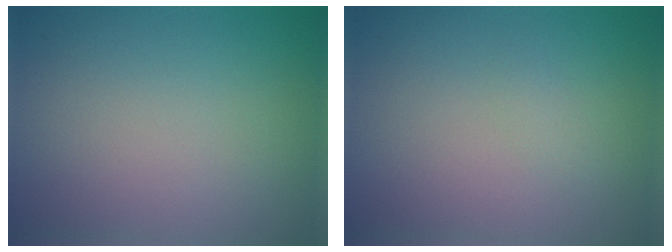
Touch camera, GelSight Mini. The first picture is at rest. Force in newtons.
{"total": 0.6, "press": 0.6, "slide": 0.1}